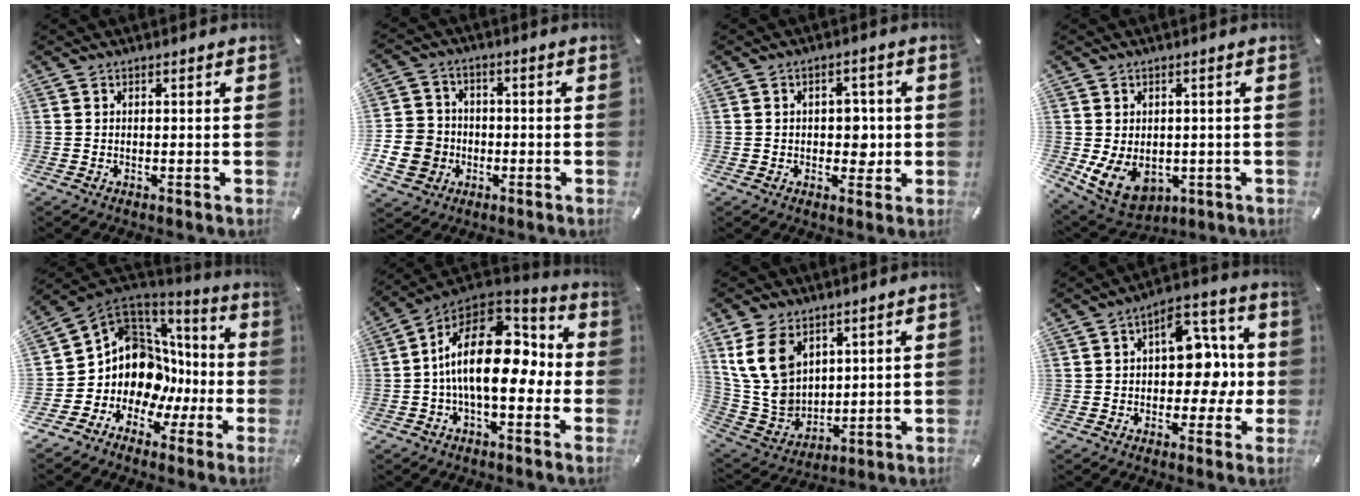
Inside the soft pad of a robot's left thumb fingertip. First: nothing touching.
{"total": 9.9, "force": [-2.8, 9.0, 3.3], "torque": [-0.093, 0.026, -0.049]}
{"total": 5.6, "force": [-0.1, 4.1, 3.8], "torque": [-0.042, -0.001, -0.008]}
{"total": 8.2, "force": [-1.3, 6.4, 5.0], "torque": [-0.100, 0.002, -0.020]}
{"total": 13.5, "force": [1.3, 12.1, 5.7], "torque": [-0.123, -0.057, 0.040]}
{"total": 20.8, "force": [0.1, 11.1, 17.6], "torque": [-0.306, 0.001, 0.008]}
{"total": 13.4, "force": [6.3, 9.9, 6.5], "torque": [-0.163, -0.021, 0.124]}
{"total": 12.9, "force": [0.4, 9.1, 9.2], "torque": [-0.106, -0.008, 0.007]}